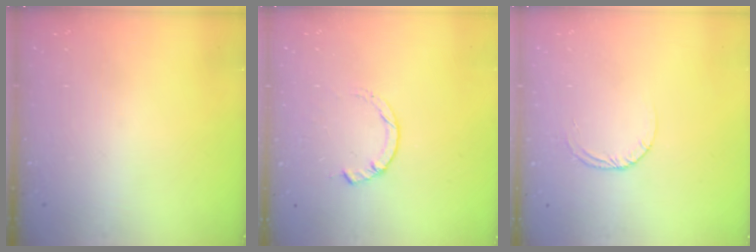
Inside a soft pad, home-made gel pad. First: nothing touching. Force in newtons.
{"total": 4.0, "press": 3.9, "slide": 0.7}
{"total": 3.2, "press": 3.2, "slide": 0.3}